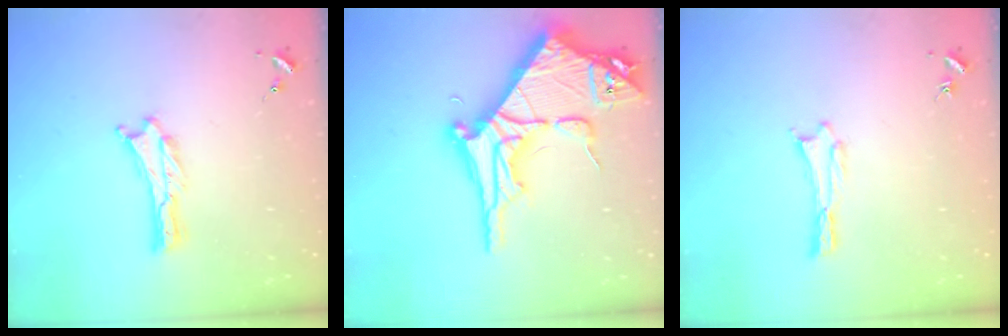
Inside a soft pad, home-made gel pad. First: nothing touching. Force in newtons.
{"total": 14.6, "press": 14.5, "slide": 1.5}
{"total": 0.0}